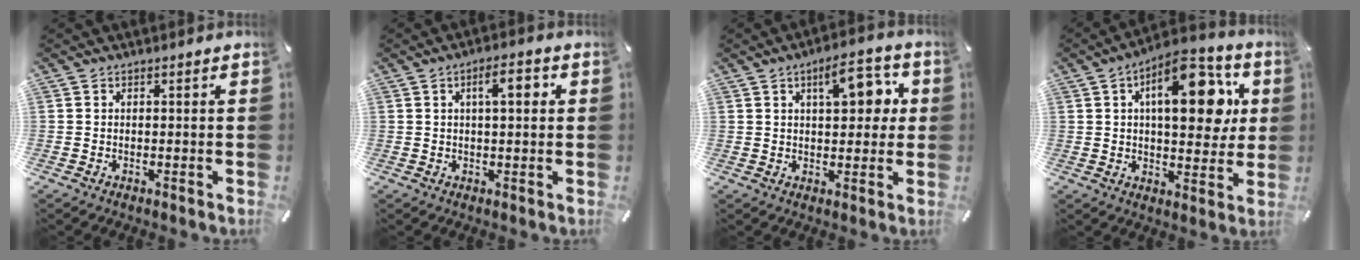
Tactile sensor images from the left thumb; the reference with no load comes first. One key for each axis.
{"total": 5.4, "fx": 1.5, "fy": 1.9, "fz": 4.8, "tx": -0.074, "ty": 0.002, "tz": 0.016}
{"total": 10.5, "fx": 3.6, "fy": 5.1, "fz": 8.5, "tx": -0.102, "ty": -0.010, "tz": 0.050}
{"total": 18.6, "fx": 6.3, "fy": 9.0, "fz": 15.0, "tx": -0.206, "ty": -0.014, "tz": 0.097}